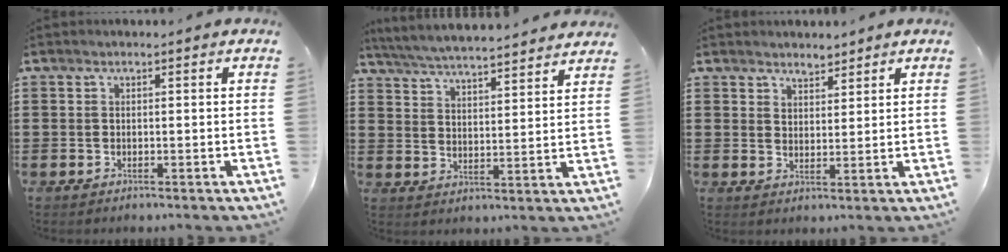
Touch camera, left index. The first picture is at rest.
{"total": 5.3, "force": [5.1, -0.6, 1.0], "torque": [-0.043, -0.036, 0.086]}
{"total": 3.0, "force": [2.8, 1.2, -0.1], "torque": [-0.007, 0.000, 0.053]}